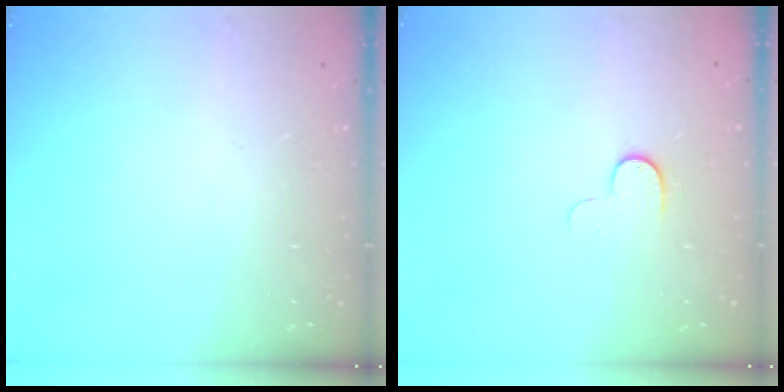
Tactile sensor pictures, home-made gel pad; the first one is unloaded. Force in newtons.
{"total": 5.6, "press": 5.6, "slide": 0.6}